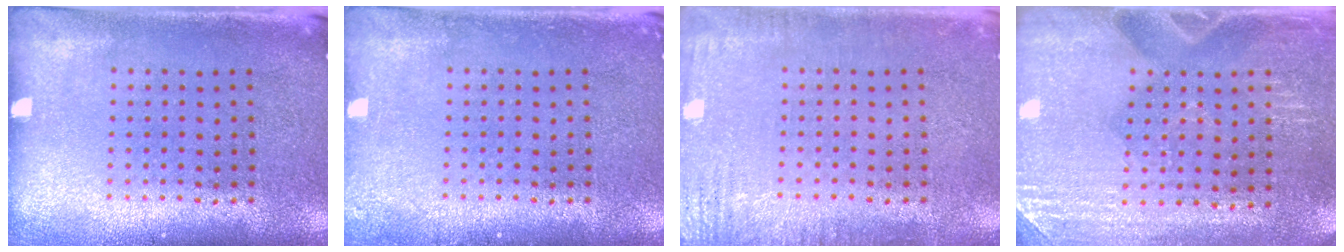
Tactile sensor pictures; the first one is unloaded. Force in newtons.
{"total": 0.8, "press": 0.8, "slide": 0.1}
{"total": 2.5, "press": 2.5, "slide": 0.4}
{"total": 2.9, "press": 2.8, "slide": 0.8}